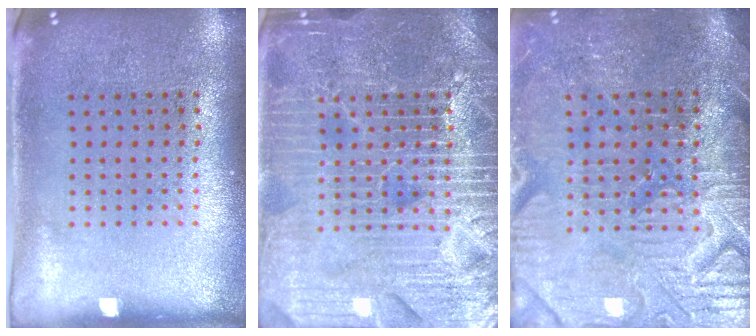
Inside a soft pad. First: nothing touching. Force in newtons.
{"total": 7.0, "press": 7.0, "slide": 0.8}
{"total": 4.1, "press": 3.9, "slide": 1.4}